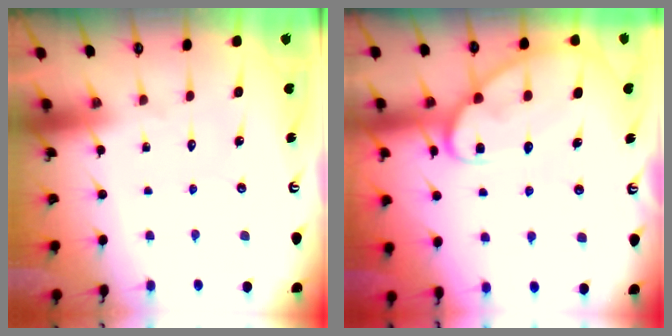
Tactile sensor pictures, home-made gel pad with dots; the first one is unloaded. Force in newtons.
{"total": 11.9, "press": 11.9, "slide": 1.0}